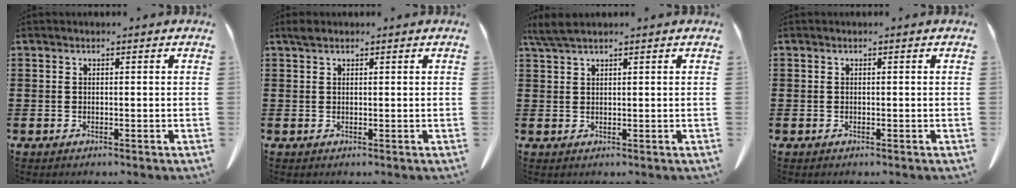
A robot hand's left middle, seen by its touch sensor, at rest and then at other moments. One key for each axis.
{"total": 1.0, "fx": 0.8, "fy": 0.5, "fz": 0.5, "tx": -0.013, "ty": 0.002, "tz": 0.015}
{"total": 2.9, "fx": 2.2, "fy": 0.3, "fz": 1.9, "tx": -0.043, "ty": 0.001, "tz": 0.042}
{"total": 0.0}